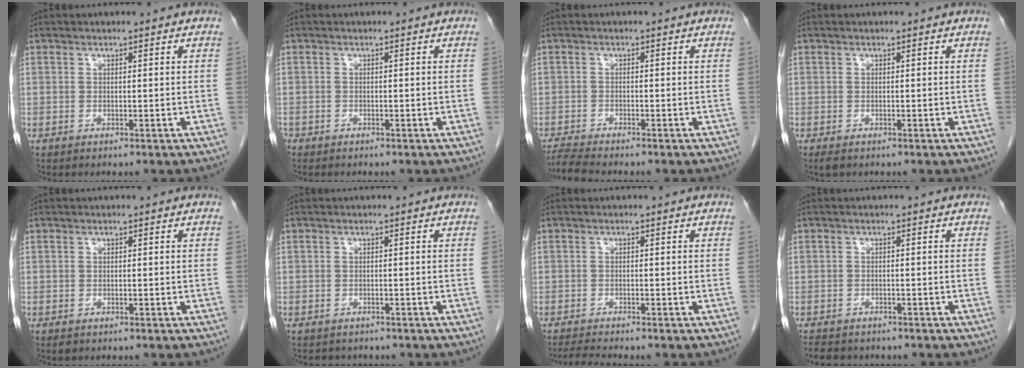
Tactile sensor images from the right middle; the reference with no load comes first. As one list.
[{"total": 0.8, "force": [-0.6, 0.5, 0.1], "torque": [-0.007, 0.002, -0.012]}, {"total": 3.7, "force": [-3.4, -0.6, 1.2], "torque": [-0.028, -0.020, -0.062]}, {"total": 1.2, "force": [-0.8, 0.5, 0.7], "torque": [-0.013, -0.002, -0.009]}, {"total": 0.5, "force": [-0.4, 0.3, 0.2], "torque": [-0.006, 0.000, -0.005]}, {"total": 2.6, "force": [-2.3, 1.1, 0.3], "torque": [-0.014, -0.002, -0.029]}, {"total": 2.3, "force": [-2.1, -0.6, 0.6], "torque": [-0.024, -0.015, -0.040]}, {"total": 5.3, "force": [-4.4, 2.3, 1.7], "torque": [-0.030, -0.005, -0.057]}]